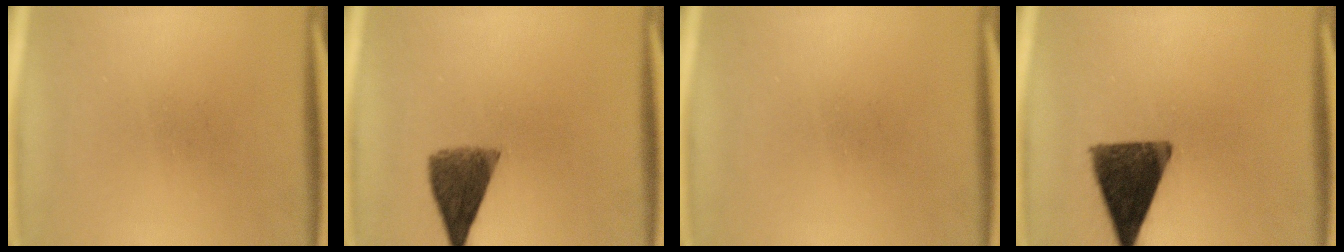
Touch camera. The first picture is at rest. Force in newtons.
{"total": 7.6}
{"total": 0.0}
{"total": 12.8}